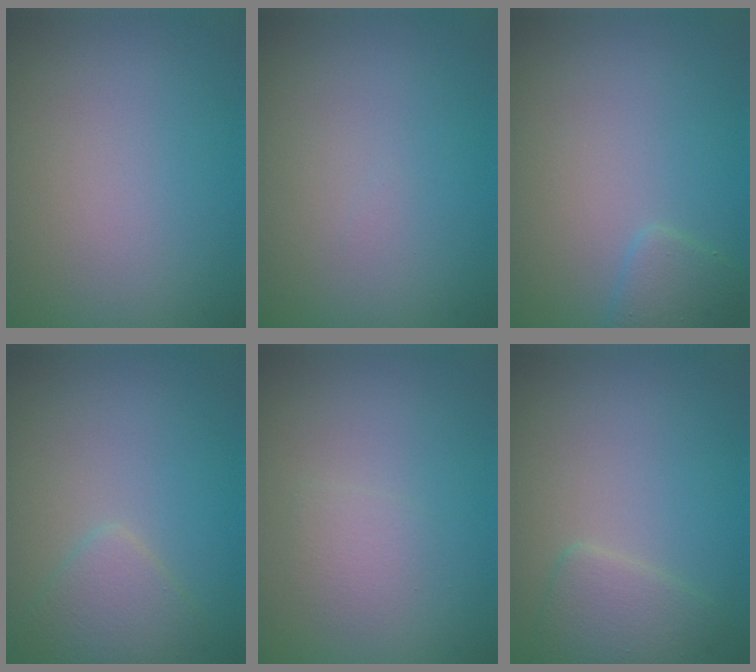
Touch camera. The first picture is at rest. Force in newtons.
{"total": 0.0}
{"total": 1.5, "press": 1.5, "slide": 0.1}
{"total": 2.3, "press": 2.2, "slide": 0.2}
{"total": 1.2, "press": 1.2, "slide": 0.0}
{"total": 2.4, "press": 2.4, "slide": 0.1}